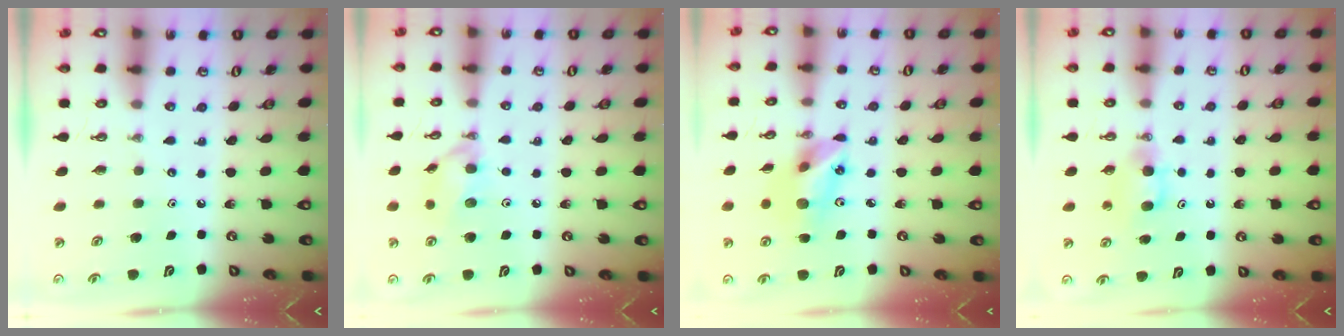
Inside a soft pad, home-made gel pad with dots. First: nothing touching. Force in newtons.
{"total": 10.0, "press": 10.0, "slide": 1.2}
{"total": 13.9, "press": 13.6, "slide": 3.1}
{"total": 5.2, "press": 5.2, "slide": 0.2}